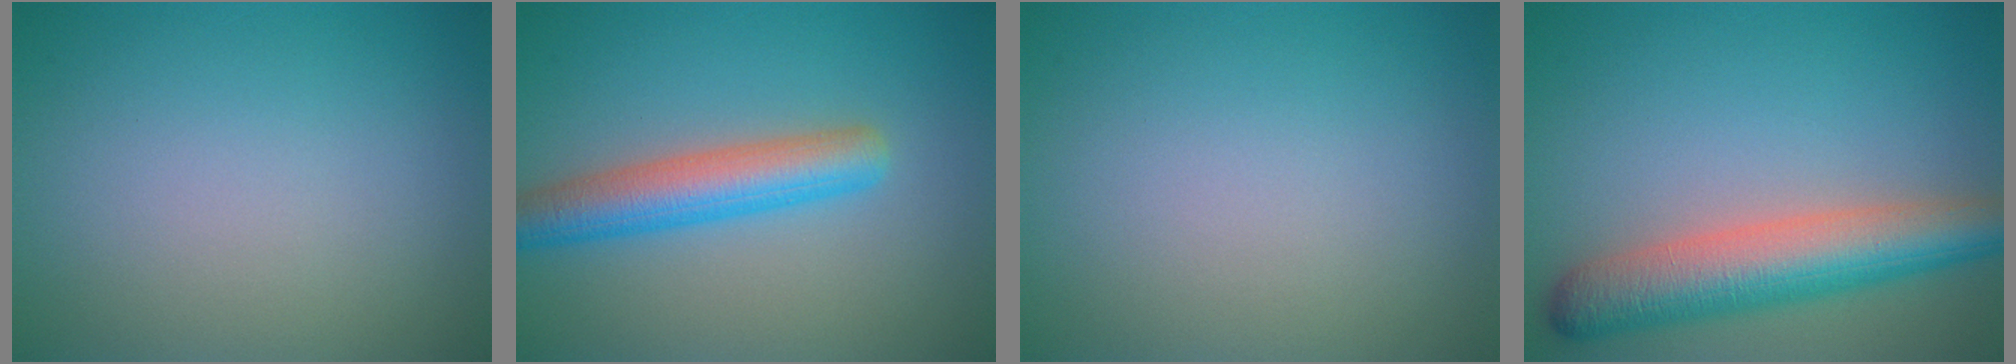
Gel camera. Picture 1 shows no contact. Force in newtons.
{"total": 4.9, "press": 4.9, "slide": 0.3}
{"total": 0.0}
{"total": 7.3, "press": 7.3, "slide": 0.2}